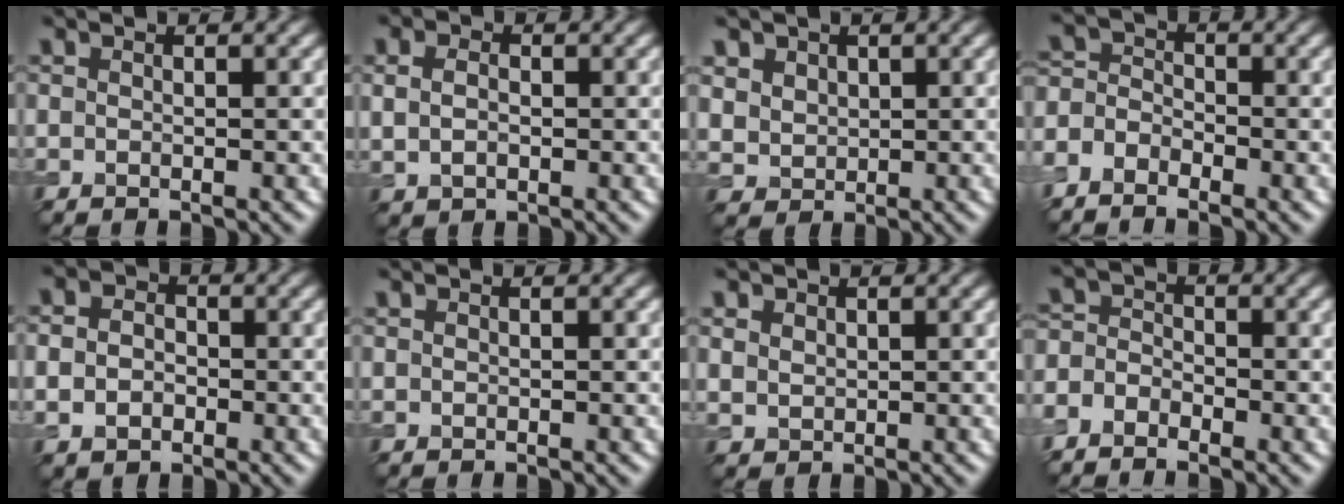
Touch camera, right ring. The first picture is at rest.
{"total": 3.3, "force": [0.8, 2.4, 2.1], "torque": [-0.032, 0.015, 0.003]}
{"total": 3.4, "force": [1.8, 2.7, 1.3], "torque": [-0.054, 0.003, 0.048]}
{"total": 3.3, "force": [-2.4, 1.8, 1.3], "torque": [-0.020, 0.003, -0.053]}
{"total": 3.3, "force": [-0.3, 2.7, 1.8], "torque": [-0.029, -0.002, -0.013]}
{"total": 0.0}
{"total": 1.6, "force": [0.9, 1.2, 0.6], "torque": [-0.015, -0.002, 0.022]}
{"total": 2.7, "force": [-2.0, 1.6, 0.9], "torque": [-0.007, 0.004, -0.047]}